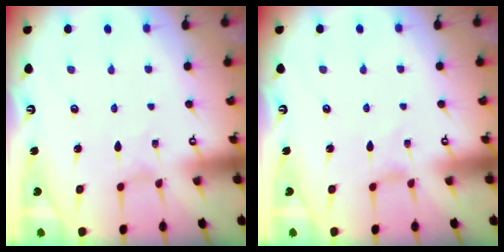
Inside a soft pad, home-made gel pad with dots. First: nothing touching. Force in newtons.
{"total": 0.0}